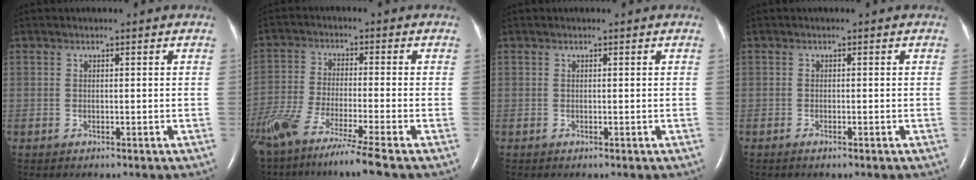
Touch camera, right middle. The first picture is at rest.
{"total": 12.9, "force": [-9.6, -0.9, 8.5], "torque": [-0.161, -0.048, -0.169]}
{"total": 0.0}
{"total": 0.9, "force": [-0.6, 0.0, 0.6], "torque": [-0.015, -0.005, -0.010]}